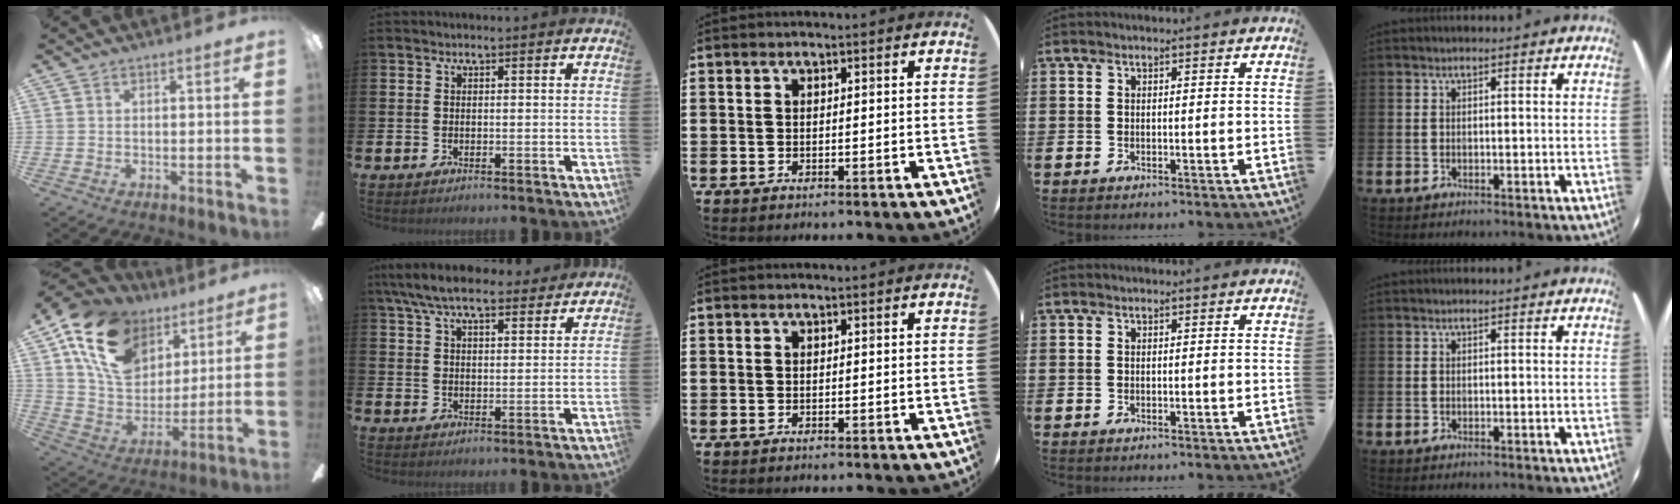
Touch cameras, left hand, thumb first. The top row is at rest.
{"thumb": {"total": 18.8, "force": [10.4, 12.7, 9.1], "torque": [-0.171, -0.040, 0.197]}, "index": {"total": 7.9, "force": [7.1, 2.0, 2.9], "torque": [-0.077, -0.024, 0.130]}}